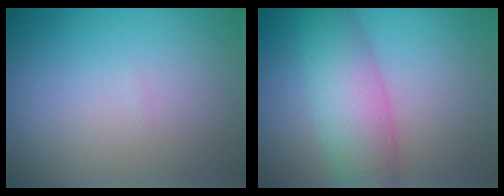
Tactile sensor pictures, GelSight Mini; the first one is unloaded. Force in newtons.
{"total": 6.1, "press": 6.1, "slide": 0.2}